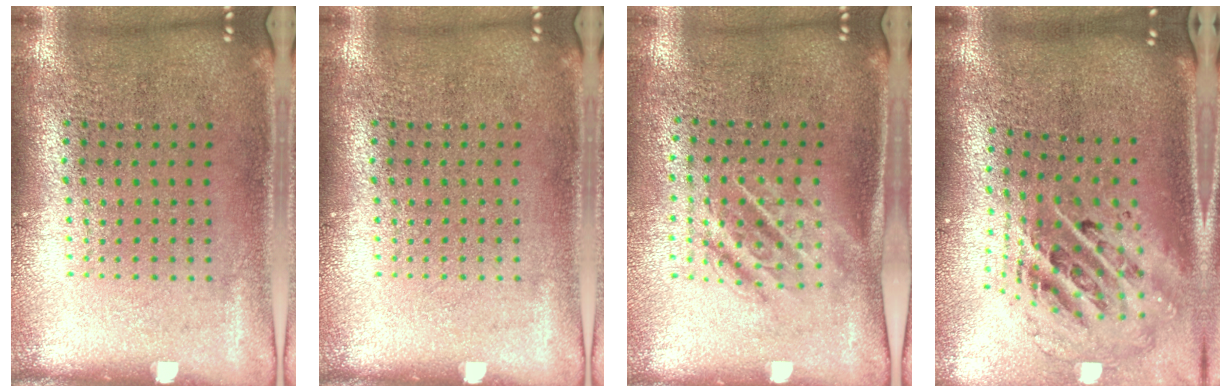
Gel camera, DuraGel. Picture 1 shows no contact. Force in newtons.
{"total": 0.0}
{"total": 1.6, "press": 1.2, "slide": 1.0}
{"total": 2.7, "press": 1.8, "slide": 1.9}